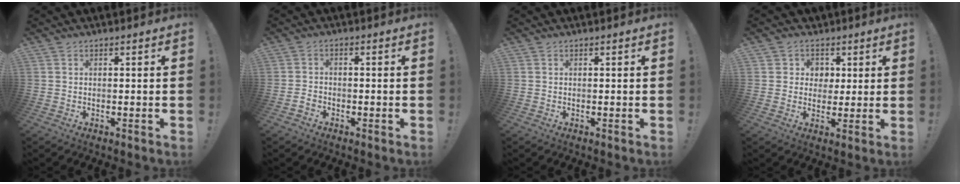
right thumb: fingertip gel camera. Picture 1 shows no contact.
{"total": 2.4, "force": [-1.6, 1.4, 1.1], "torque": [-0.017, 0.008, -0.027]}
{"total": 0.0}
{"total": 6.5, "force": [1.1, 6.4, 0.7], "torque": [-0.004, -0.008, 0.025]}